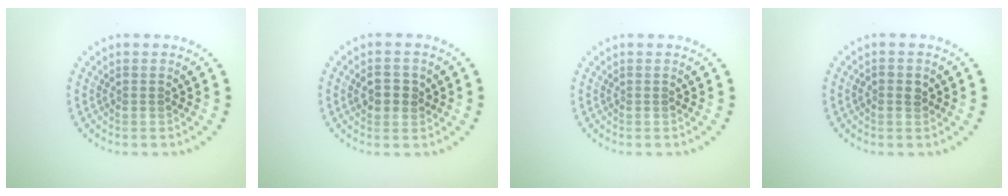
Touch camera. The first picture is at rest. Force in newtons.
{"total": 2.4, "press": 2.4, "slide": 0.5}
{"total": 0.0}
{"total": 1.3, "press": 1.3, "slide": 0.2}